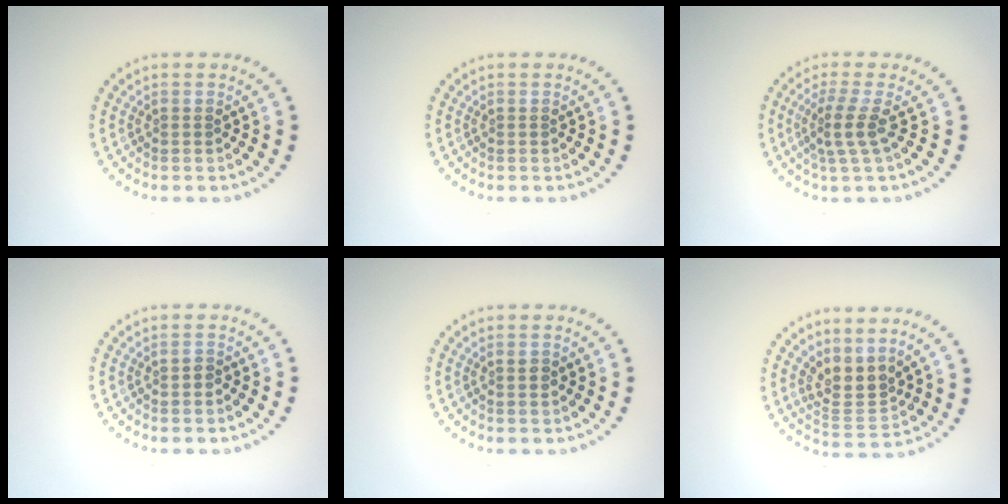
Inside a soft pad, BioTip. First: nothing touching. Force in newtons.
{"total": 0.0}
{"total": 2.7, "press": 1.9, "slide": 1.9}
{"total": 0.8, "press": 0.8, "slide": 0.2}
{"total": 0.7, "press": 0.7, "slide": 0.2}
{"total": 3.0, "press": 2.3, "slide": 1.9}